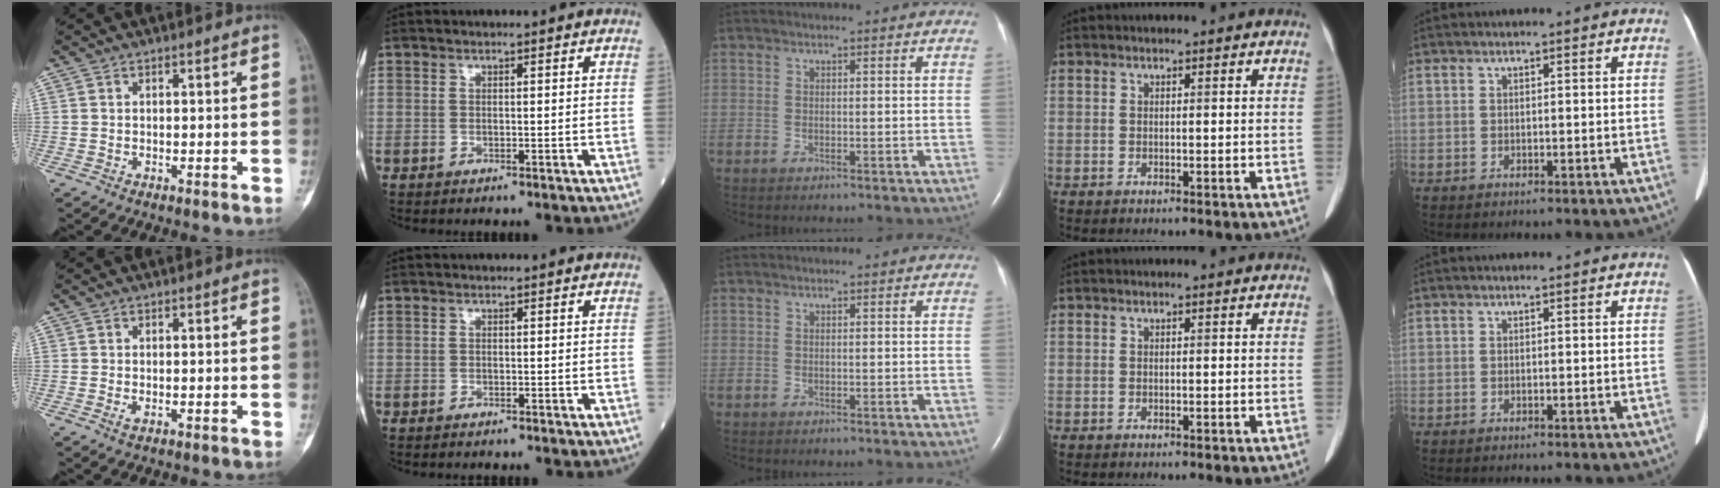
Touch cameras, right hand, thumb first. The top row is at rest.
{"thumb": {"total": 1.1, "force": [-0.4, 0.5, 0.9], "torque": [-0.018, 0.000, -0.008]}, "index": {"total": 0.5, "force": [-0.5, 0.0, 0.0], "torque": [-0.004, -0.001, -0.011]}}